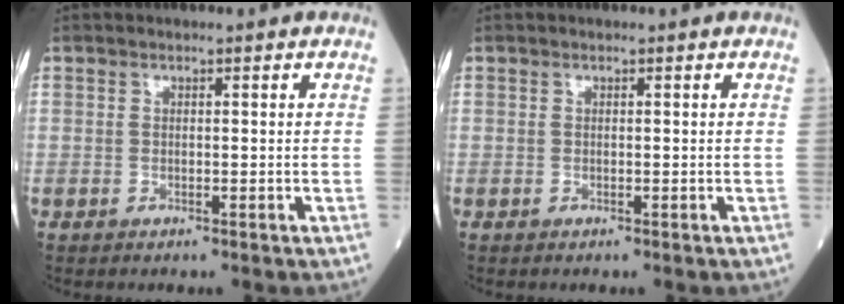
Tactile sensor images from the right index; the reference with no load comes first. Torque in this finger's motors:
{"motor_torque": [0.00, 0.00, 0.00, 0.00]}